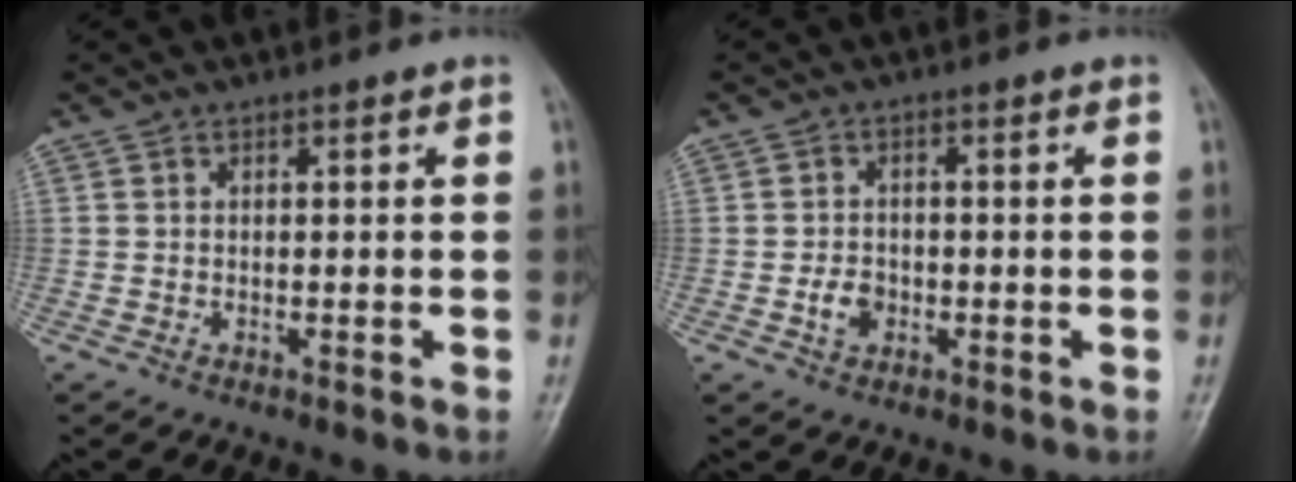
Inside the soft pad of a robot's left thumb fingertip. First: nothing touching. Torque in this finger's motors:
{"motor_torque": [0.16, 1.04, 0.24, -0.12, 0.10]}